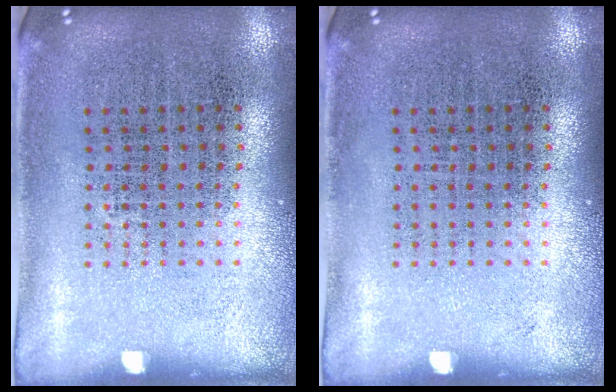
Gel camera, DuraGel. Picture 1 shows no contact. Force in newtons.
{"total": 0.0}